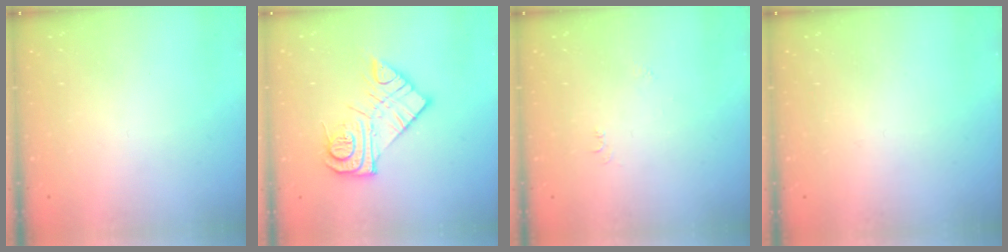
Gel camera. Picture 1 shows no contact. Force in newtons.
{"total": 14.1, "press": 14.1, "slide": 1.0}
{"total": 4.0, "press": 4.0, "slide": 0.6}
{"total": 2.8, "press": 2.8, "slide": 0.4}